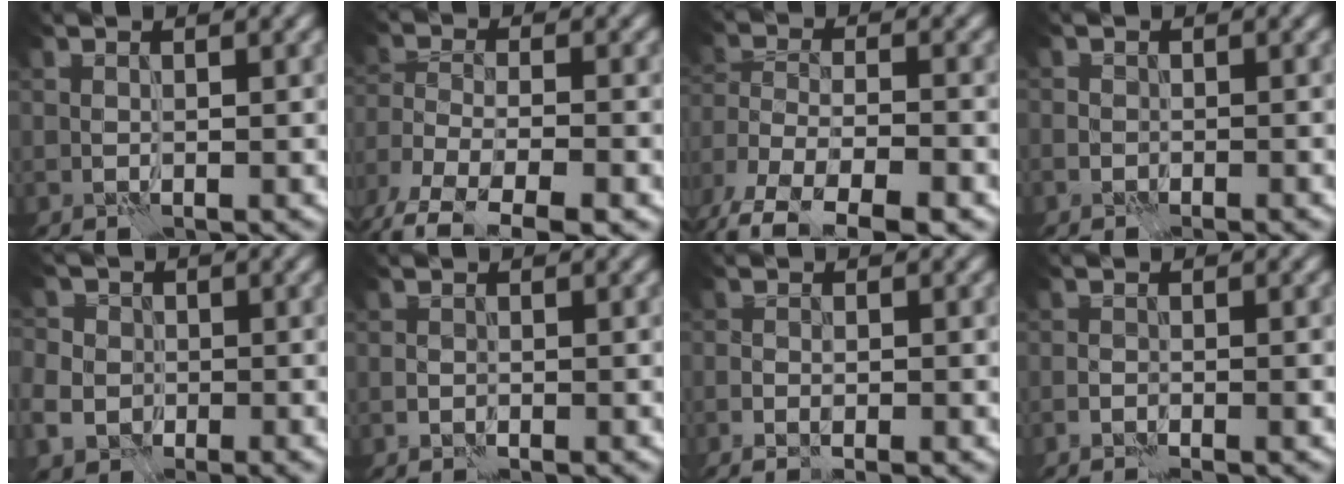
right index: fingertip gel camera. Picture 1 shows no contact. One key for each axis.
{"total": 7.2, "fx": -4.9, "fy": 2.9, "fz": 4.4, "tx": -0.081, "ty": -0.009, "tz": -0.090}
{"total": 8.4, "fx": -5.7, "fy": 3.6, "fz": 5.1, "tx": -0.094, "ty": -0.005, "tz": -0.101}
{"total": 1.1, "fx": -1.0, "fy": 0.2, "fz": 0.0, "tx": 0.002, "ty": 0.001, "tz": -0.016}
{"total": 5.2, "fx": -1.9, "fy": 4.4, "fz": 2.0, "tx": -0.037, "ty": -0.005, "tz": -0.036}
{"total": 0.6, "fx": -0.6, "fy": 0.0, "fz": -0.1, "tx": 0.002, "ty": 0.003, "tz": -0.010}
{"total": 2.1, "fx": -1.1, "fy": 0.5, "fz": 1.7, "tx": -0.022, "ty": 0.006, "tz": -0.014}
{"total": 1.7, "fx": -1.5, "fy": 0.2, "fz": 0.7, "tx": -0.007, "ty": 0.009, "tz": -0.028}